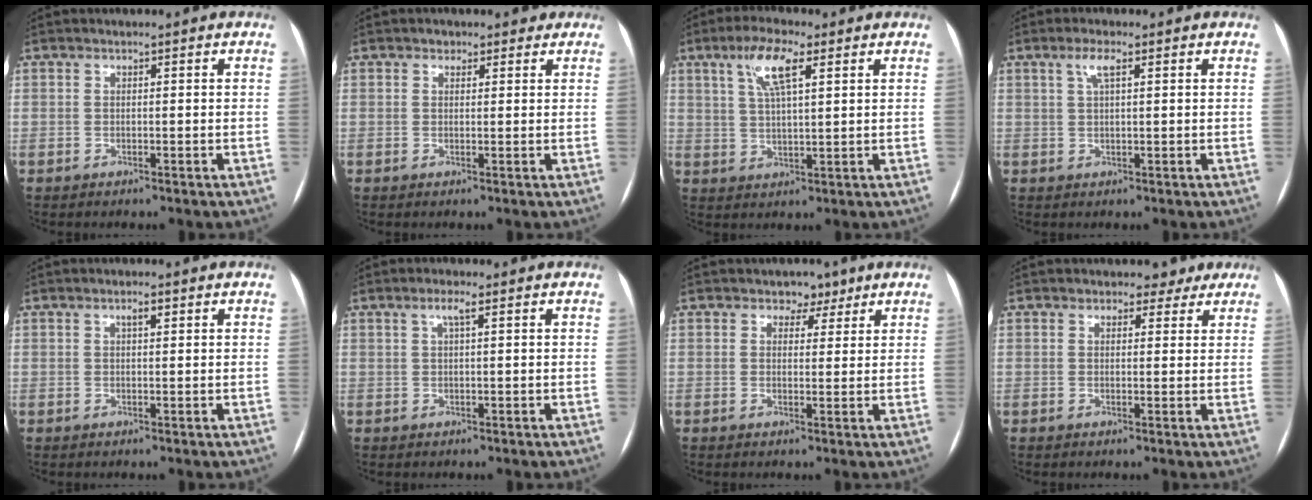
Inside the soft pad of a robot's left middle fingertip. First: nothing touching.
{"total": 2.2, "force": [1.5, 1.6, 0.4], "torque": [0.000, 0.006, 0.016]}
{"total": 7.2, "force": [3.4, 1.5, 6.1], "torque": [-0.121, 0.012, 0.064]}
{"total": 2.6, "force": [1.2, 0.4, 2.3], "torque": [-0.049, 0.008, 0.024]}
{"total": 1.3, "force": [0.6, 0.3, 1.1], "torque": [-0.019, 0.004, 0.009]}
{"total": 1.9, "force": [0.8, 0.1, 1.7], "torque": [-0.037, 0.008, 0.016]}
{"total": 3.2, "force": [2.0, 2.2, 1.0], "torque": [-0.006, 0.002, 0.025]}
{"total": 3.4, "force": [2.6, 2.2, 0.5], "torque": [0.006, 0.001, 0.021]}